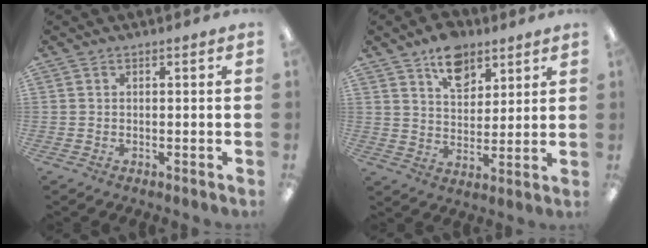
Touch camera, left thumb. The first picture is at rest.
{"total": 10.4, "force": [6.9, 6.4, 4.4], "torque": [-0.054, -0.033, 0.123]}